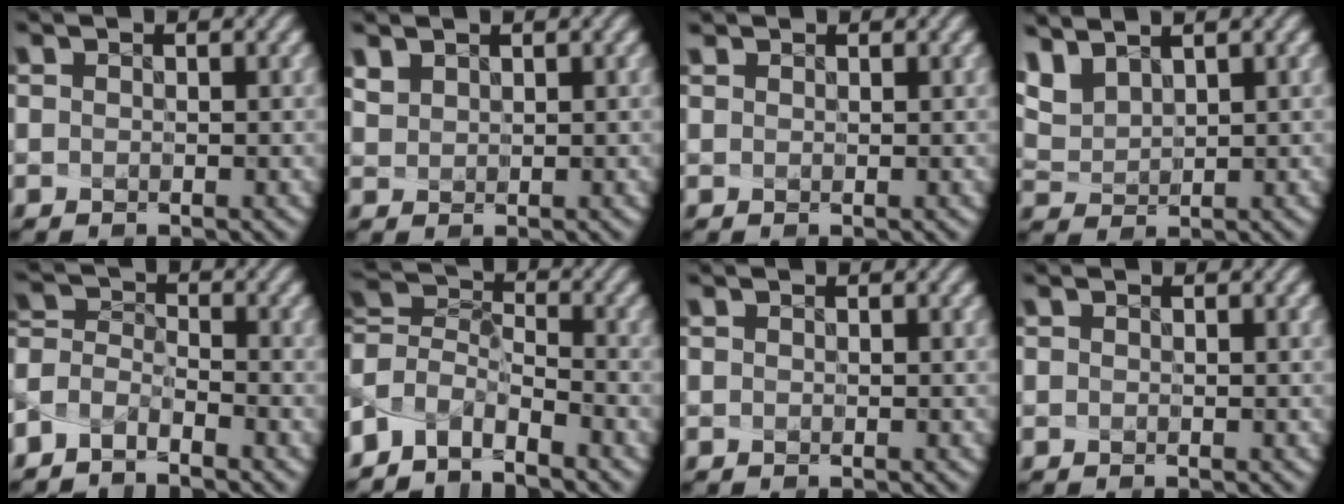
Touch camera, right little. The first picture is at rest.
{"total": 1.6, "force": [1.1, 1.0, 0.5], "torque": [-0.040, 0.005, 0.033]}
{"total": 0.6, "force": [0.1, -0.2, -0.5], "torque": [0.004, -0.001, 0.007]}
{"total": 3.1, "force": [2.2, 1.3, 1.8], "torque": [-0.071, 0.011, 0.058]}
{"total": 3.8, "force": [-3.8, -0.1, -0.4], "torque": [0.000, -0.010, -0.072]}
{"total": 4.7, "force": [-4.6, 0.8, 0.2], "torque": [-0.004, -0.012, -0.090]}
{"total": 0.0}
{"total": 0.0}